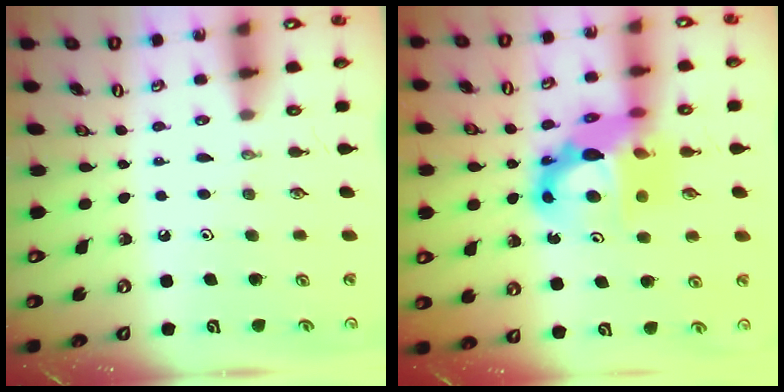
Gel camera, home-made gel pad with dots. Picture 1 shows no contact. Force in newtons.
{"total": 14.3, "press": 14.3, "slide": 1.2}